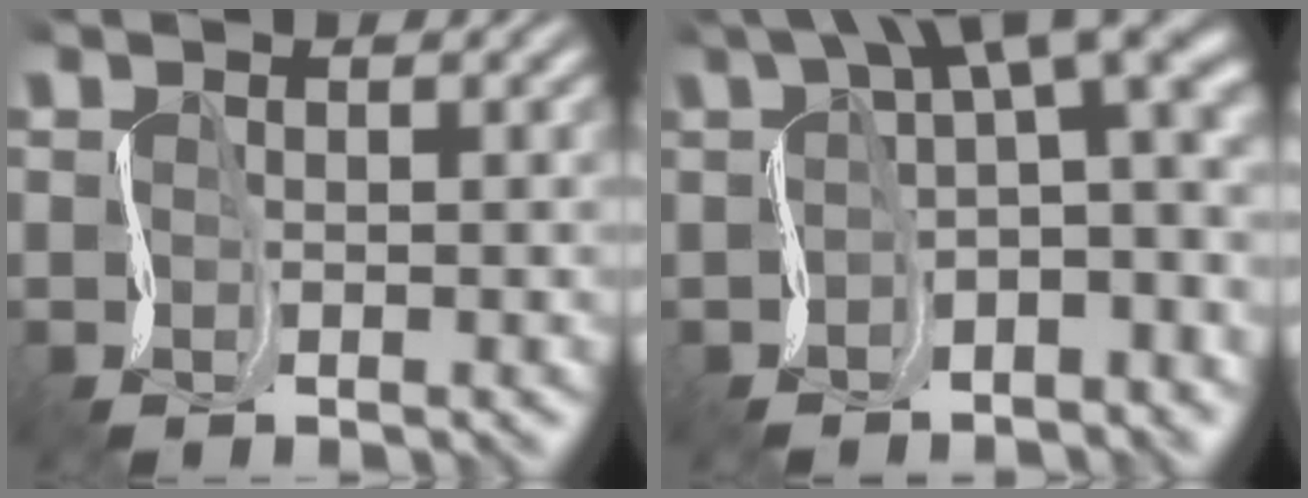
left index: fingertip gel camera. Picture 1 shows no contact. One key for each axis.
{"total": 9.7, "fx": 1.9, "fy": 4.0, "fz": 8.7, "tx": -0.119, "ty": 0.014, "tz": 0.024}